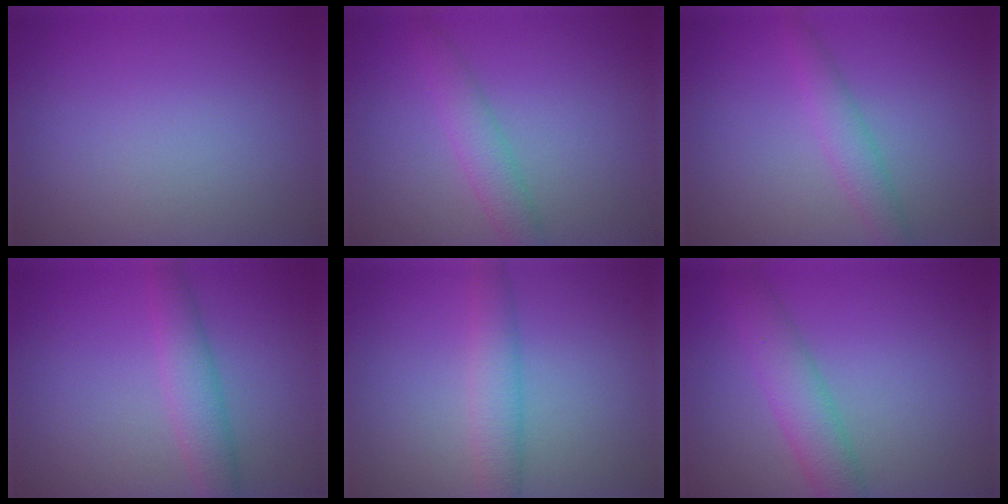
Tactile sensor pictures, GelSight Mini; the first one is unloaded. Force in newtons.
{"total": 2.7, "press": 2.7, "slide": 0.1}
{"total": 2.3, "press": 2.3, "slide": 0.1}
{"total": 3.3, "press": 3.3, "slide": 0.0}
{"total": 3.2, "press": 3.2, "slide": 0.2}
{"total": 4.2, "press": 4.2, "slide": 0.2}